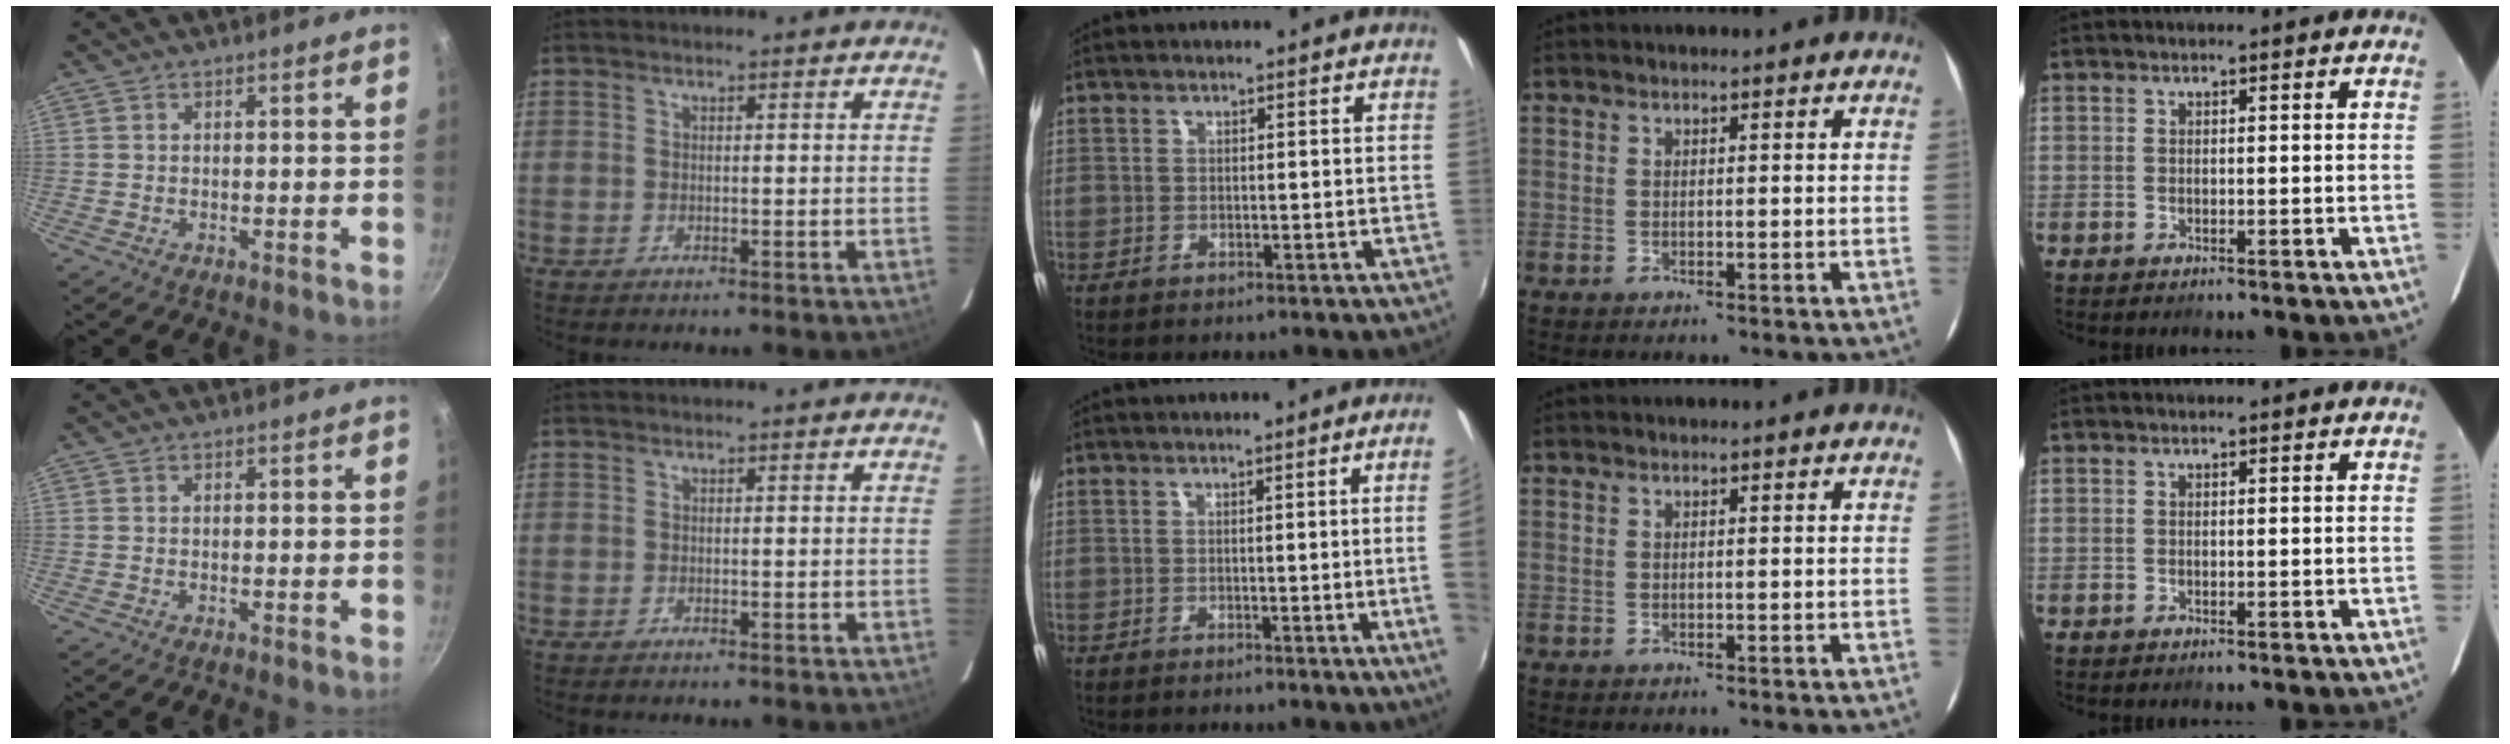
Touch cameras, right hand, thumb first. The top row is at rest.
{"middle": {"total": 6.9, "force": [0.0, -2.1, 6.5], "torque": [-0.088, -0.010, 0.001]}}